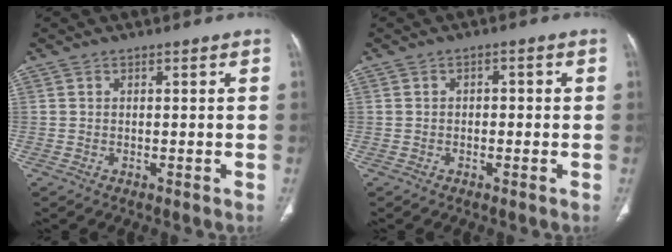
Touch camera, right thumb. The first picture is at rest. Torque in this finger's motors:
{"motor_torque": [-0.75, -0.05, -0.01, 0.16, -0.02]}